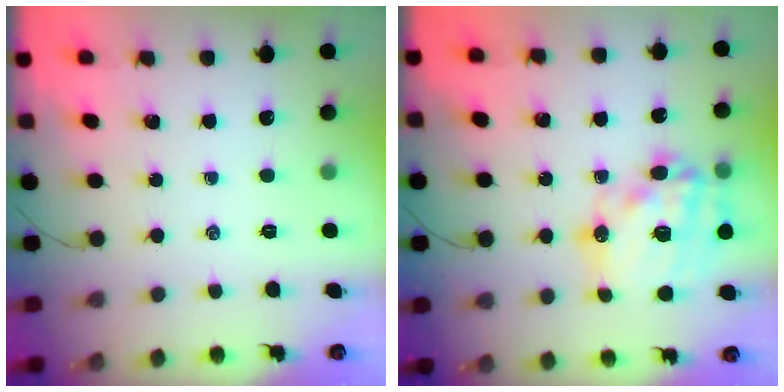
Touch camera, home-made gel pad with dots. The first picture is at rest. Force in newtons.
{"total": 22.8, "press": 22.2, "slide": 4.9}